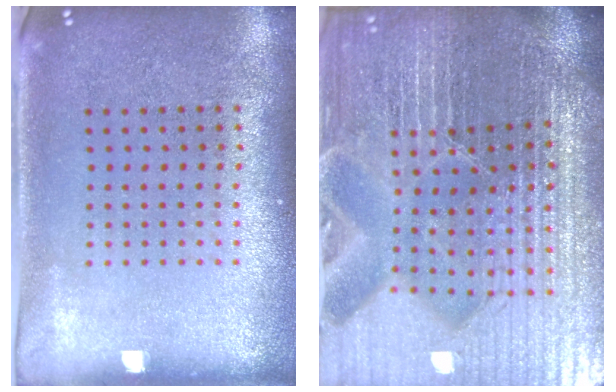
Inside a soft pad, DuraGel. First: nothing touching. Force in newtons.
{"total": 6.6, "press": 5.9, "slide": 2.9}